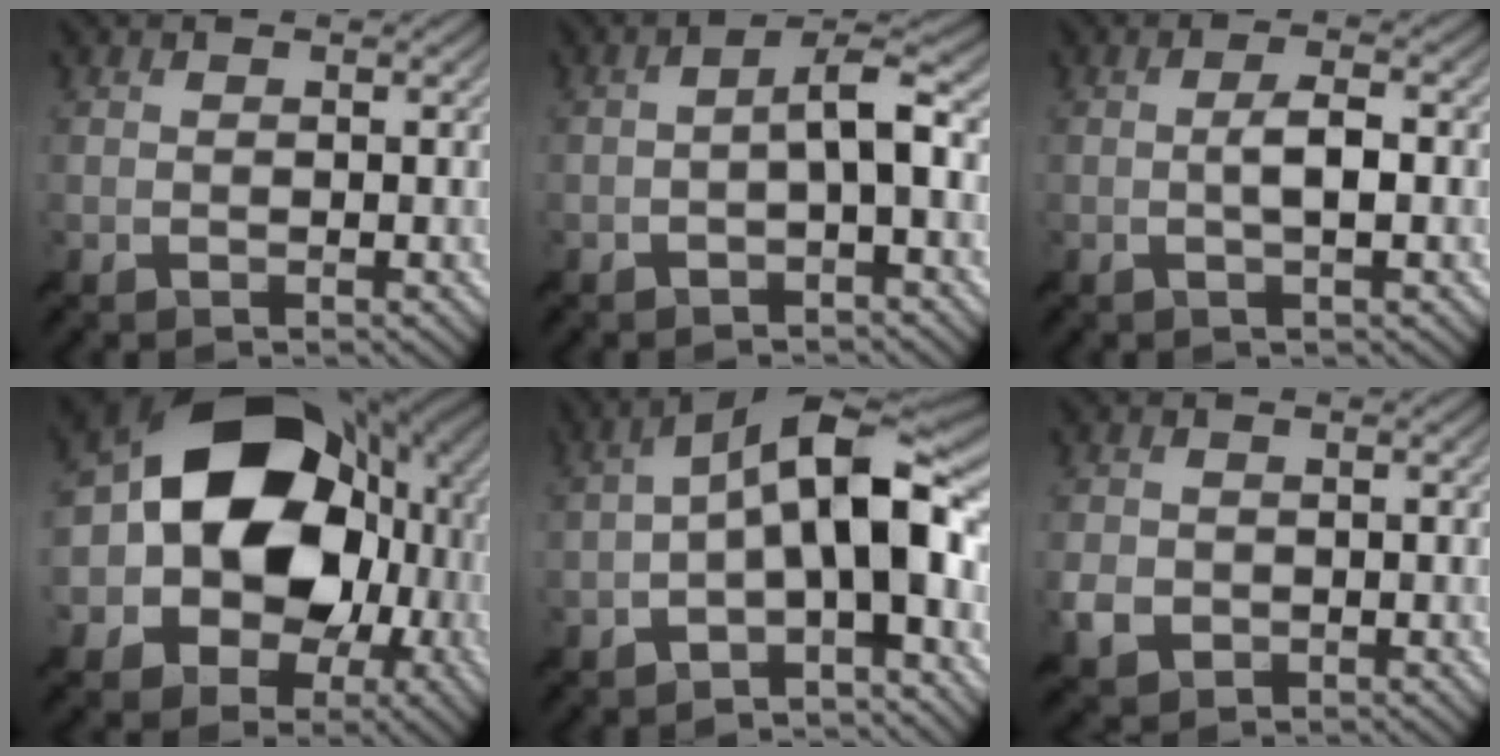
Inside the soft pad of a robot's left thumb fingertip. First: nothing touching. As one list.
[{"total": 5.1, "force": [-1.3, 1.2, 4.7], "torque": [-0.081, 0.019, -0.033]}, {"total": 3.4, "force": [-0.4, 0.6, 3.3], "torque": [-0.063, 0.006, -0.013]}, {"total": 19.0, "force": [-0.5, 14.7, 12.1], "torque": [-0.201, -0.014, -0.019]}, {"total": 13.7, "force": [-1.9, 4.4, 12.9], "torque": [-0.204, 0.028, -0.040]}, {"total": 3.0, "force": [-1.0, 2.4, 1.5], "torque": [-0.041, -0.008, -0.022]}]